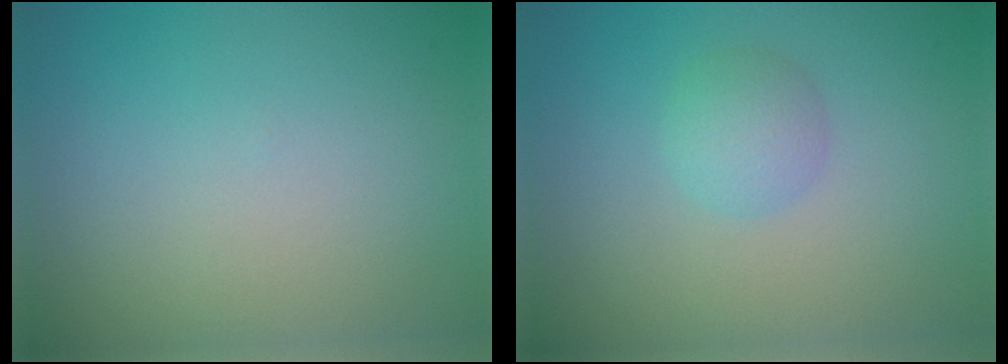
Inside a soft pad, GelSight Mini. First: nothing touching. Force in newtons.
{"total": 2.1, "press": 2.1, "slide": 0.0}